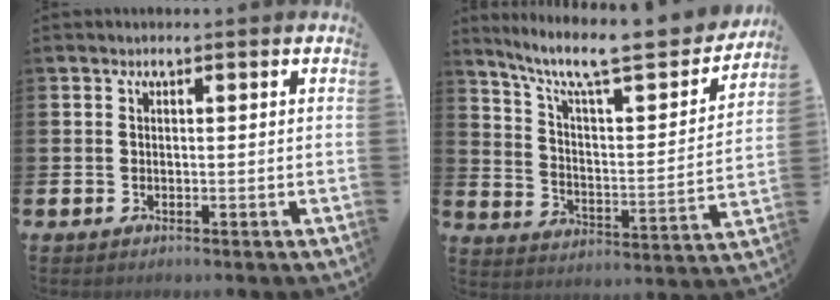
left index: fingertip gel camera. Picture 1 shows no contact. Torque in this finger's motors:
{"motor_torque": [0.04, -0.38, 0.43, 0.19]}